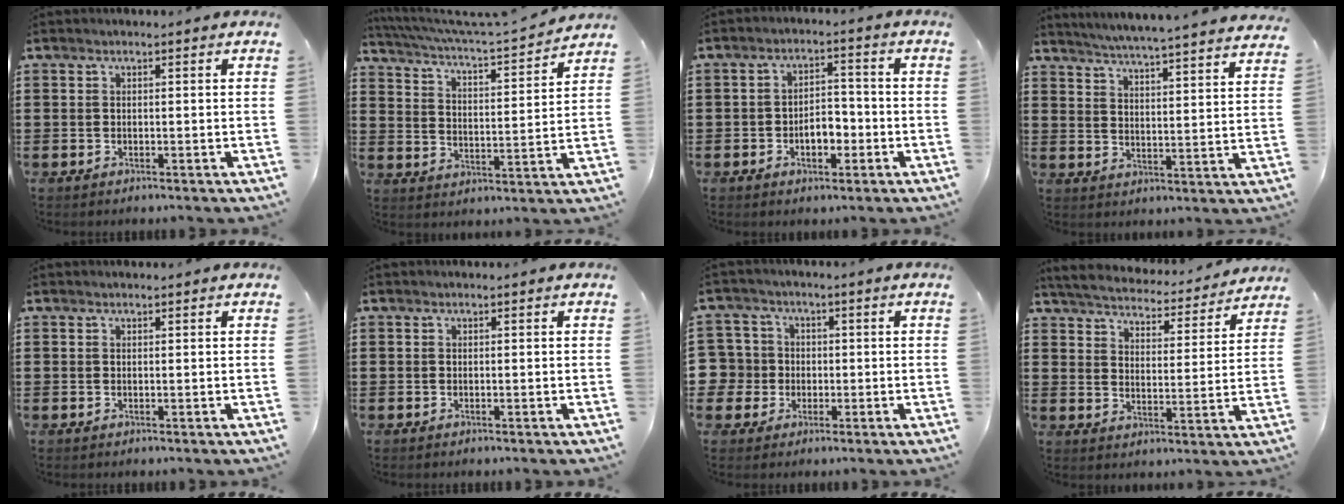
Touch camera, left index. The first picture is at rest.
{"total": 4.3, "force": [3.9, 0.1, 1.7], "torque": [-0.053, -0.034, 0.058]}
{"total": 4.6, "force": [-1.6, 2.6, 3.5], "torque": [-0.056, 0.005, -0.033]}
{"total": 4.6, "force": [4.4, -1.1, 0.9], "torque": [-0.037, -0.039, 0.071]}
{"total": 0.0}
{"total": 0.0}
{"total": 5.3, "force": [-0.6, 5.2, 0.5], "torque": [-0.047, 0.007, -0.016]}
{"total": 4.8, "force": [4.8, 0.0, 0.4], "torque": [-0.035, -0.041, 0.079]}